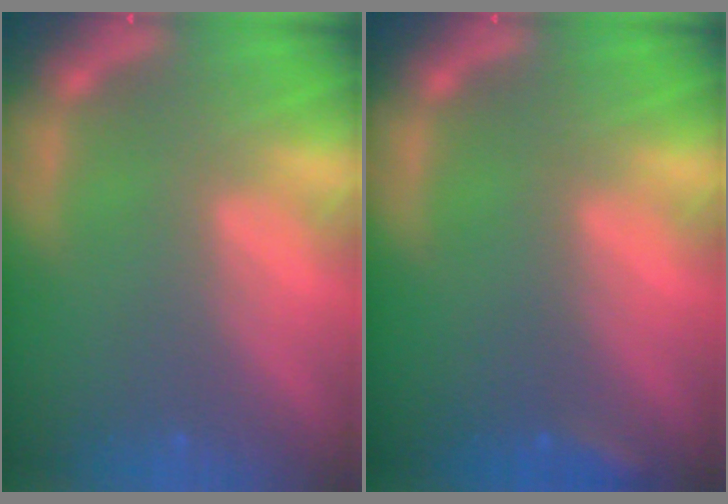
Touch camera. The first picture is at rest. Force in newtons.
{"total": 1.4}